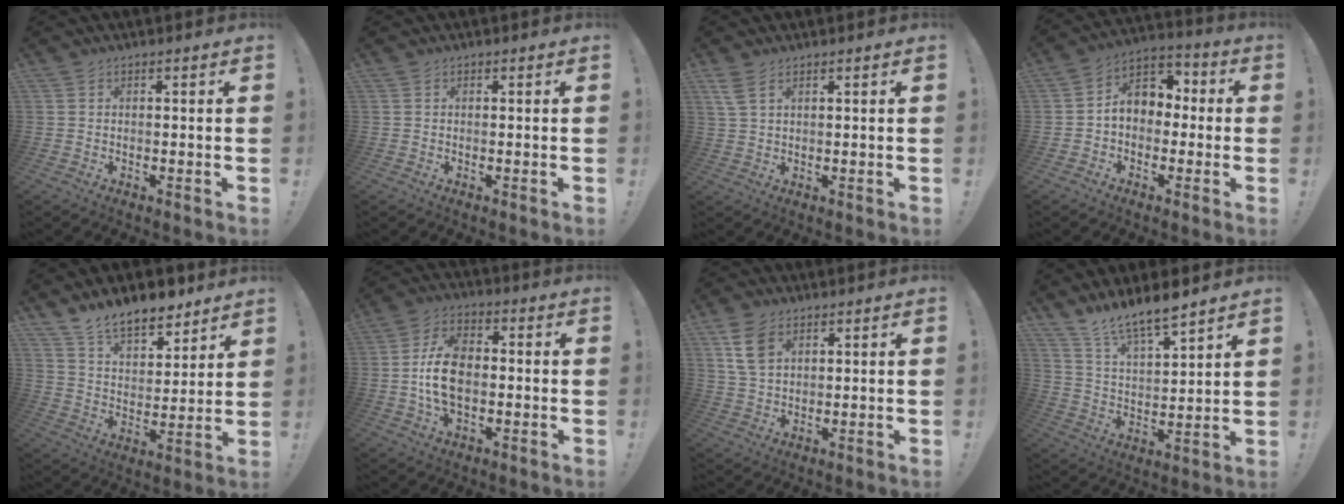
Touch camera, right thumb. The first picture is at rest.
{"total": 0.0}
{"total": 4.2, "force": [2.2, 1.9, 3.0], "torque": [-0.055, -0.003, 0.042]}
{"total": 8.9, "force": [0.5, 7.2, 5.2], "torque": [-0.075, 0.011, 0.016]}
{"total": 12.2, "force": [10.3, 4.9, 4.4], "torque": [-0.088, -0.071, 0.194]}
{"total": 12.9, "force": [-1.2, 8.3, 9.8], "torque": [-0.187, 0.007, -0.022]}
{"total": 8.1, "force": [3.8, 5.1, 5.1], "torque": [-0.098, -0.003, 0.075]}
{"total": 10.2, "force": [9.4, 1.2, 3.9], "torque": [-0.080, -0.077, 0.169]}